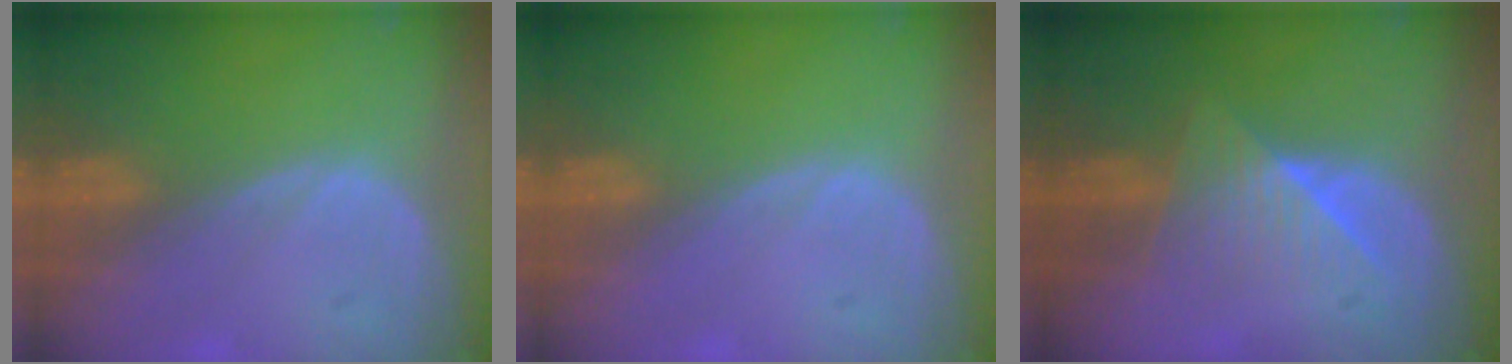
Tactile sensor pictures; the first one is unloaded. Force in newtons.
{"total": 0.0}
{"total": 6.6, "press": 5.9, "slide": 2.9}